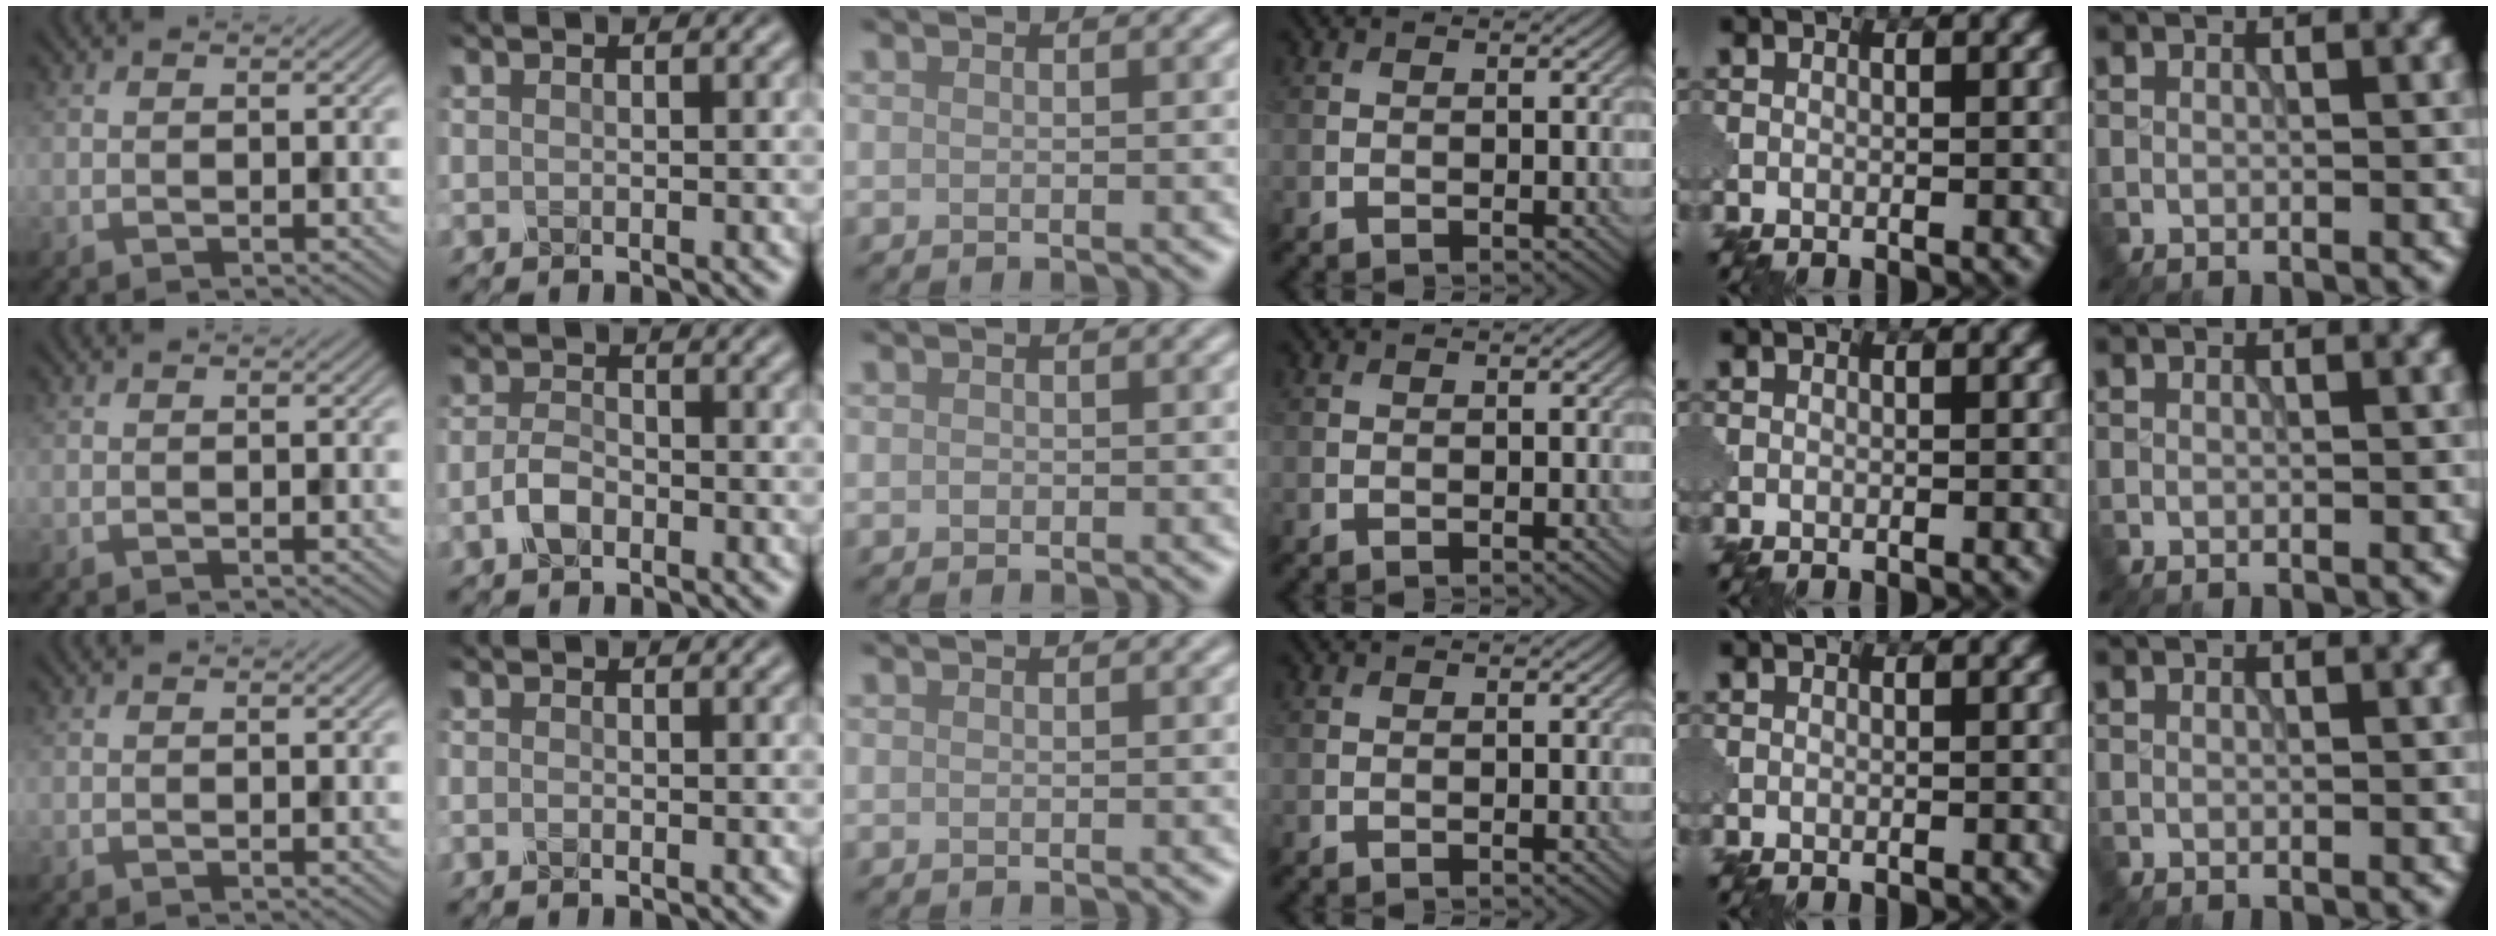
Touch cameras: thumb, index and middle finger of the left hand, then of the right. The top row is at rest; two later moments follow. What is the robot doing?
{"motion": "close", "object": "eyeshadow palette"}